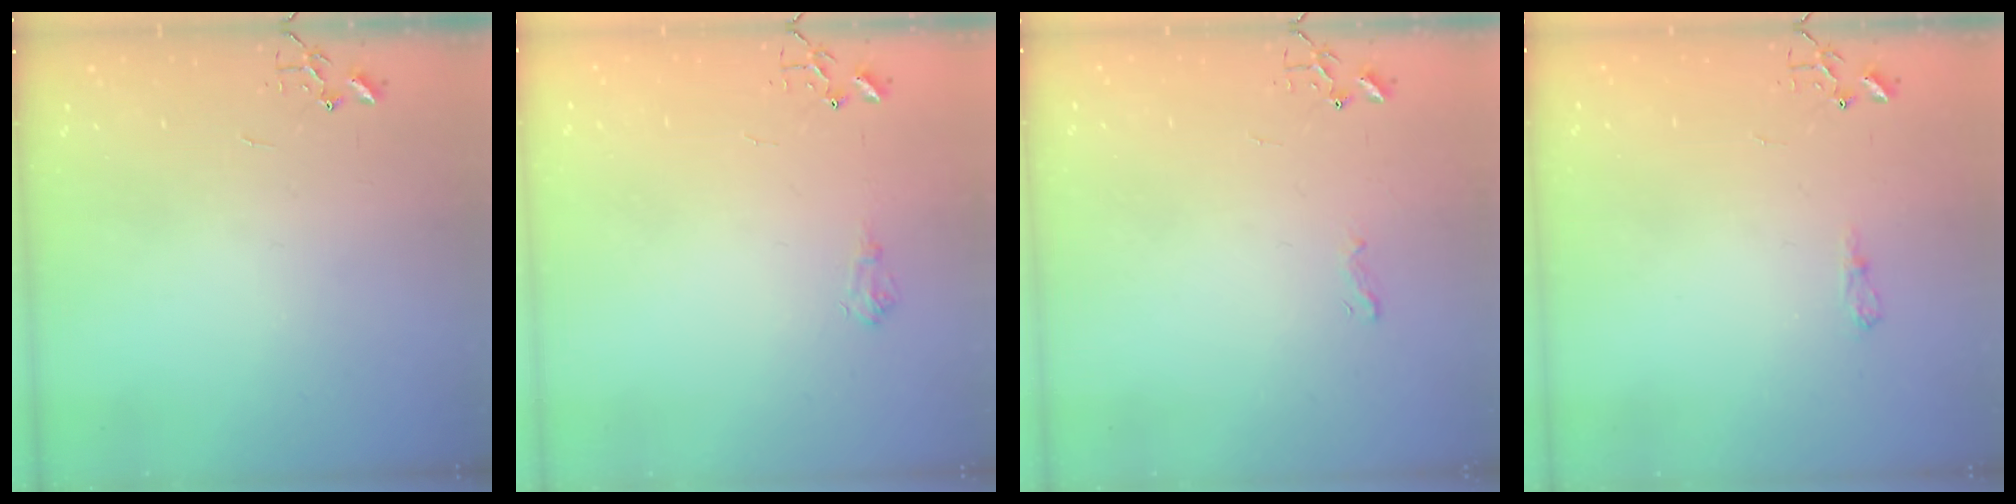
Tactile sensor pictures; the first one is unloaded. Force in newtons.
{"total": 6.2, "press": 6.2, "slide": 0.8}
{"total": 5.0, "press": 5.0, "slide": 0.6}
{"total": 6.0, "press": 6.0, "slide": 0.7}